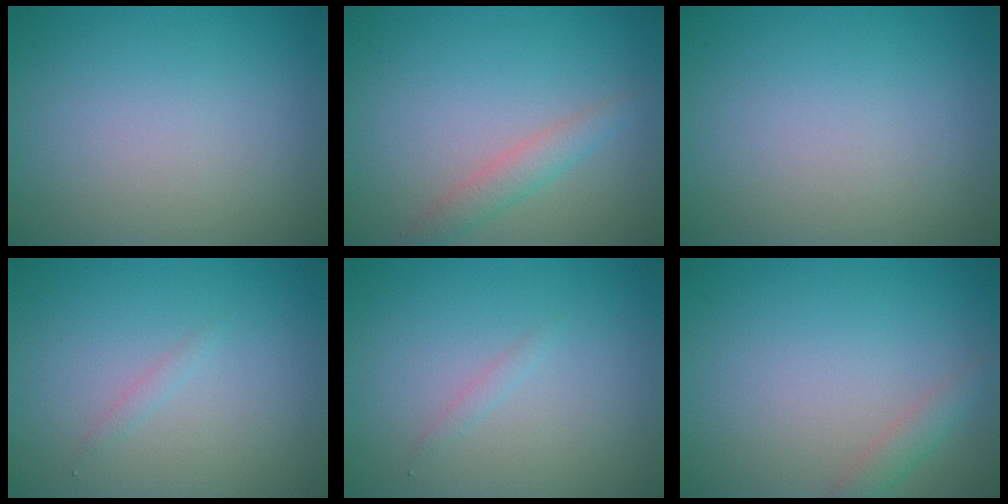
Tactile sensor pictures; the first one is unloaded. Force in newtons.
{"total": 2.0, "press": 2.0, "slide": 0.0}
{"total": 0.0}
{"total": 0.7, "press": 0.7, "slide": 0.1}
{"total": 0.7, "press": 0.7, "slide": 0.1}
{"total": 1.5, "press": 1.5, "slide": 0.1}